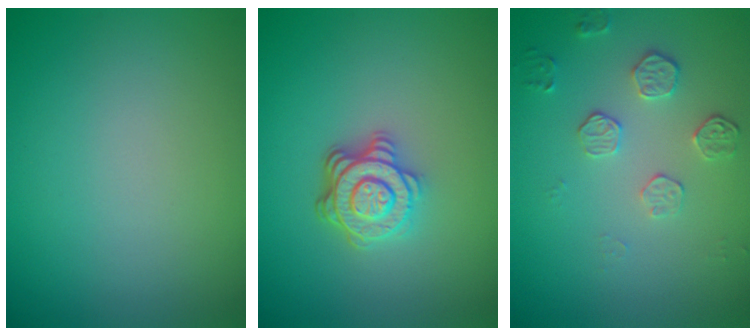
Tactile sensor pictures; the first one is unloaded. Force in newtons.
{"total": 4.3, "press": 3.4, "slide": 2.7}
{"total": 1.9, "press": 1.3, "slide": 1.3}